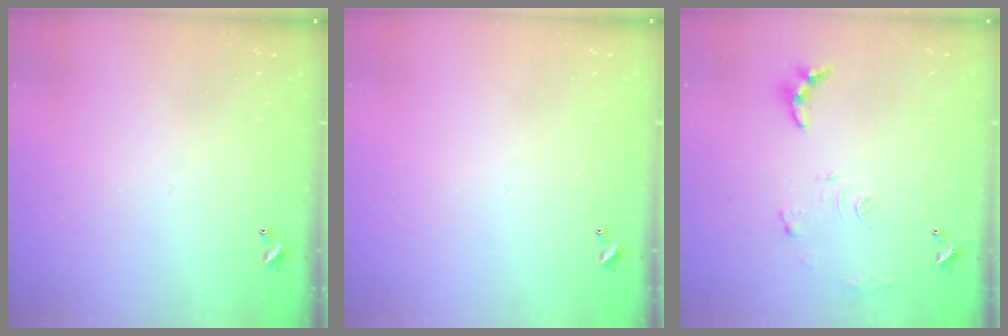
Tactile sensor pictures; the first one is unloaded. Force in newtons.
{"total": 0.0}
{"total": 9.3, "press": 9.3, "slide": 0.6}